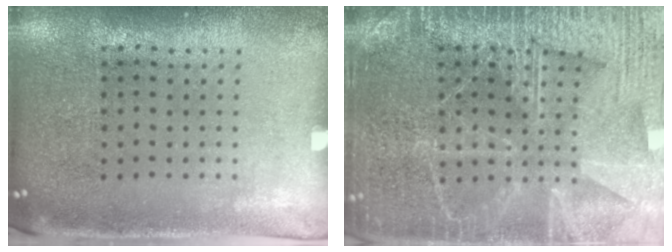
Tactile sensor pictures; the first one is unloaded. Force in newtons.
{"total": 6.5, "press": 6.5, "slide": 0.8}